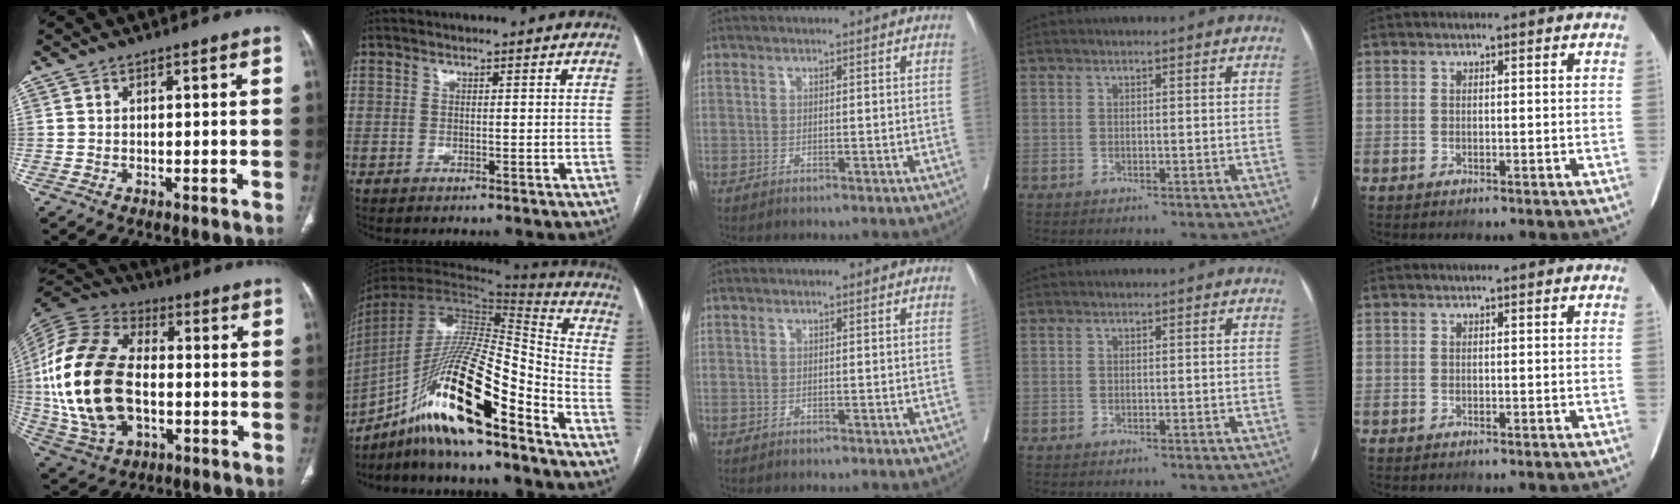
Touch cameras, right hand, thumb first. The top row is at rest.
{"thumb": {"total": 24.7, "force": [-1.4, 15.2, 19.3], "torque": [-0.404, 0.006, -0.018]}, "index": {"total": 21.3, "force": [-13.2, 2.6, 16.5], "torque": [-0.322, -0.009, -0.237]}}